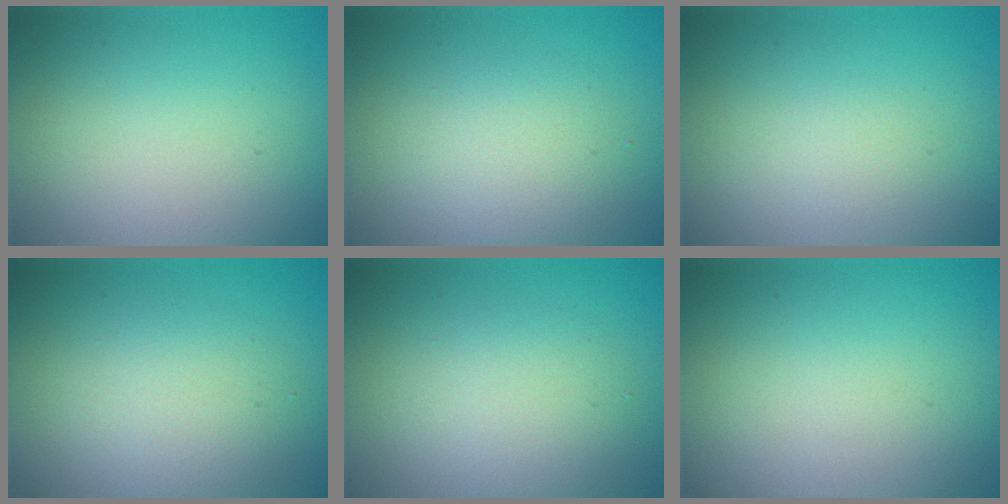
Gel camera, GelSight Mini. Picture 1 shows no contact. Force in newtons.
{"total": 2.5, "press": 2.4, "slide": 0.1}
{"total": 0.9, "press": 0.9, "slide": 0.1}
{"total": 2.9, "press": 2.9, "slide": 0.3}
{"total": 2.8, "press": 2.8, "slide": 0.2}
{"total": 0.0}